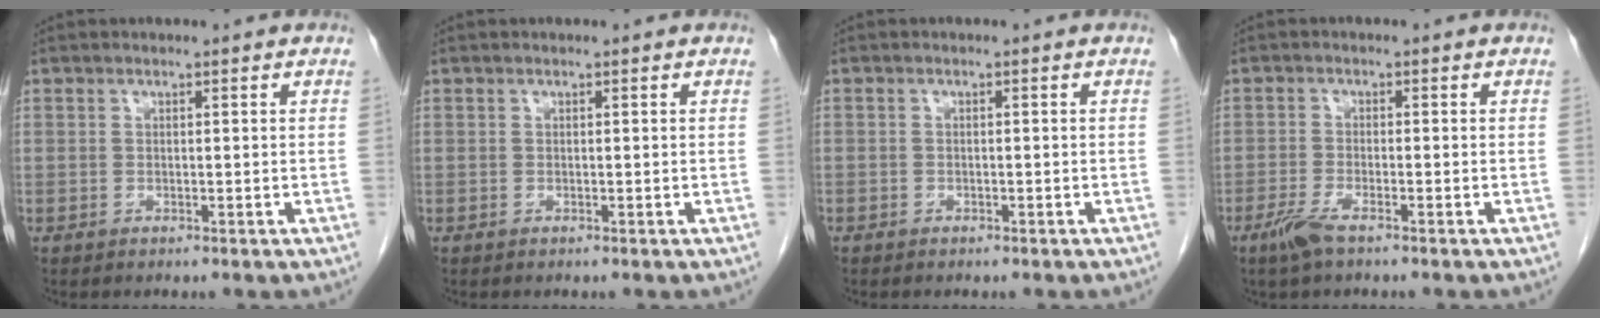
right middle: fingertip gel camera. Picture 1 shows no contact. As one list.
[{"total": 0.0}, {"total": 0.8, "force": [-0.5, 0.6, 0.0], "torque": [-0.006, 0.004, -0.009]}, {"total": 3.4, "force": [-2.4, 0.5, 2.4], "torque": [-0.058, -0.006, -0.049]}]